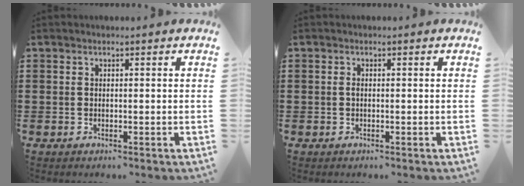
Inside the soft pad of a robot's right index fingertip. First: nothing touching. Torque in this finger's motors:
{"motor_torque": [0.27, 0.00, 0.05, 0.03]}